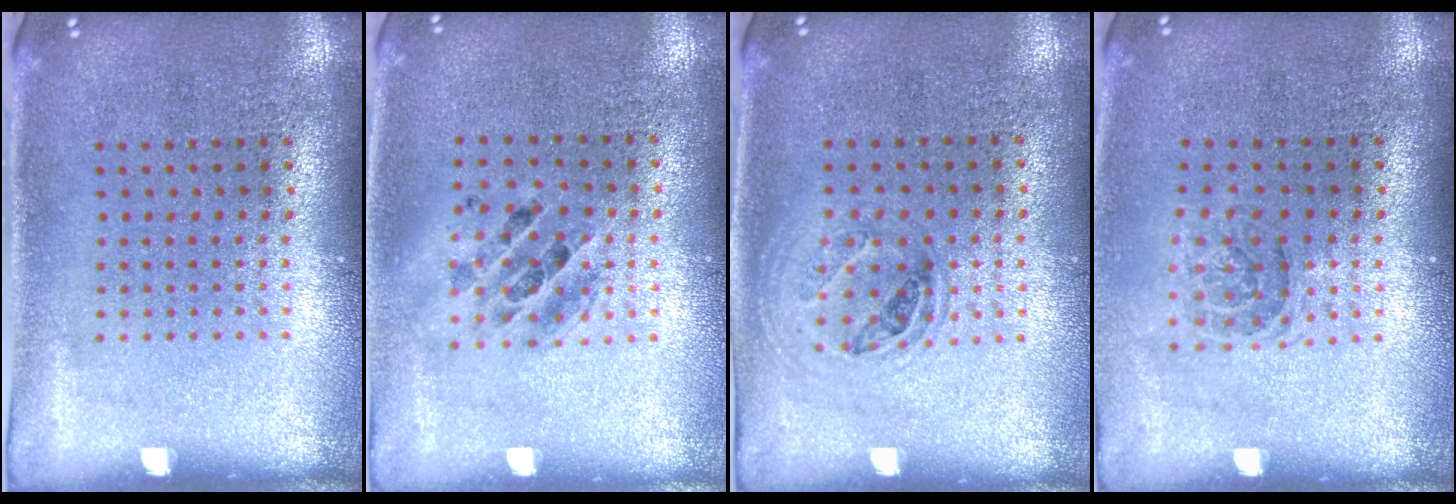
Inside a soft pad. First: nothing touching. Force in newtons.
{"total": 1.3, "press": 1.1, "slide": 0.5}
{"total": 1.1, "press": 1.0, "slide": 0.4}
{"total": 1.2, "press": 1.0, "slide": 0.6}